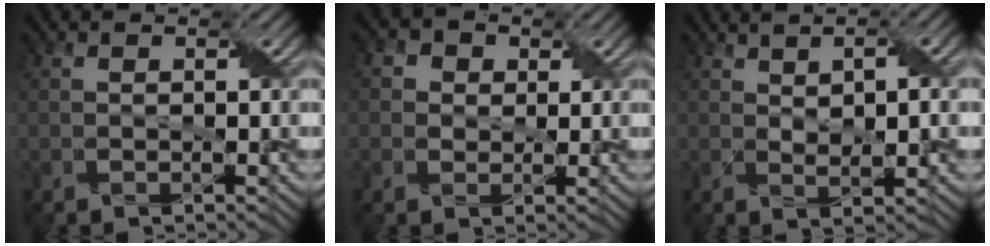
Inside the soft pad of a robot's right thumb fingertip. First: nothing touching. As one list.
[{"total": 3.0, "force": [0.7, 2.7, 1.0], "torque": [-0.027, 0.002, -0.004]}, {"total": 5.8, "force": [1.8, 2.3, 5.0], "torque": [-0.082, 0.007, 0.029]}]